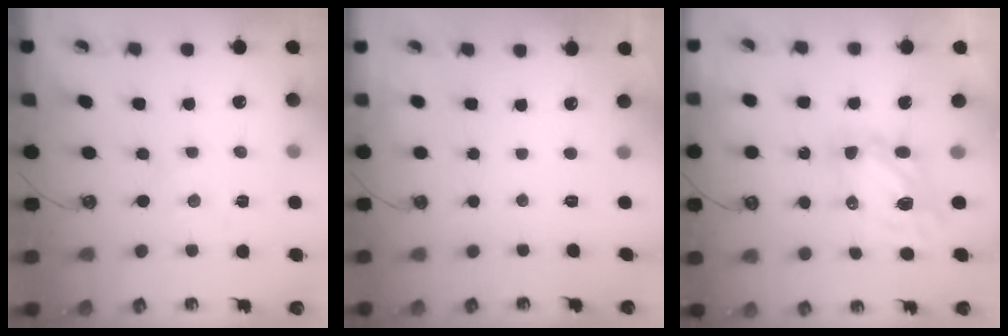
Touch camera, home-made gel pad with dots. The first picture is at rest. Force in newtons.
{"total": 0.0}
{"total": 6.7, "press": 6.7, "slide": 0.5}